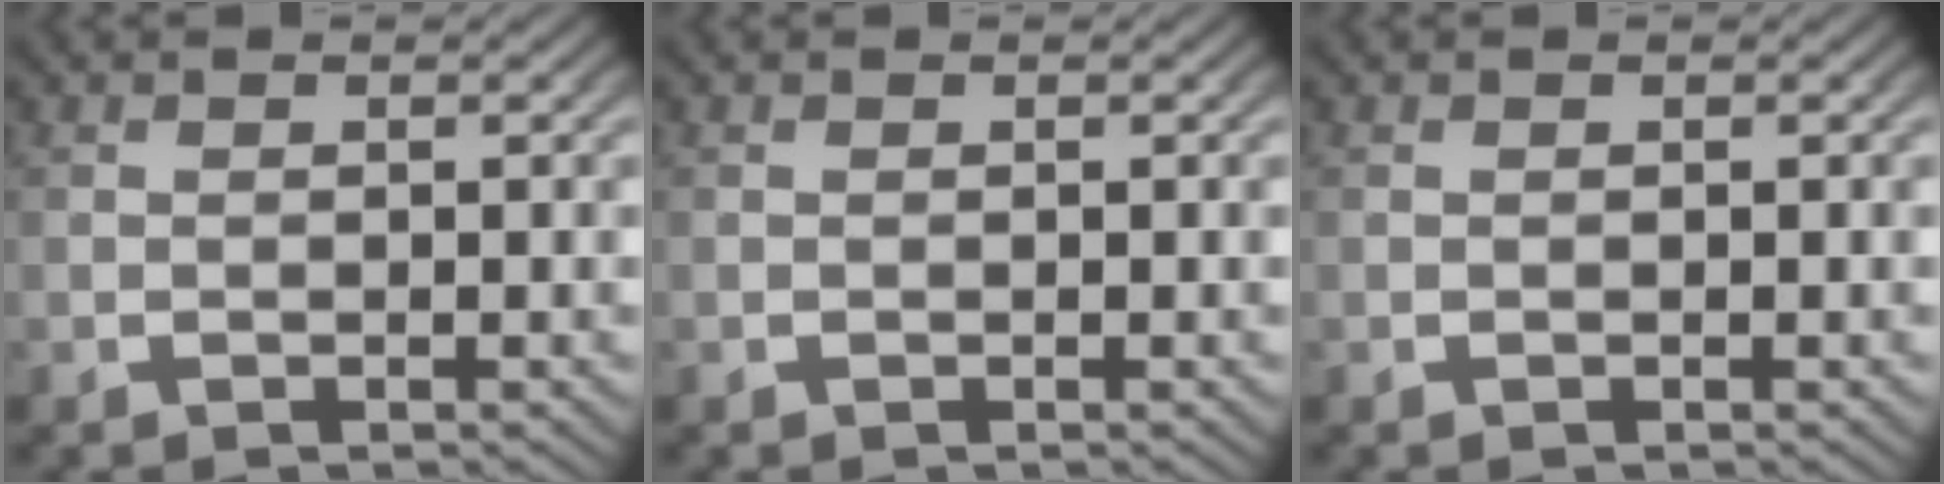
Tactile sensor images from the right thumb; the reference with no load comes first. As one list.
[{"total": 0.0}, {"total": 0.0}]